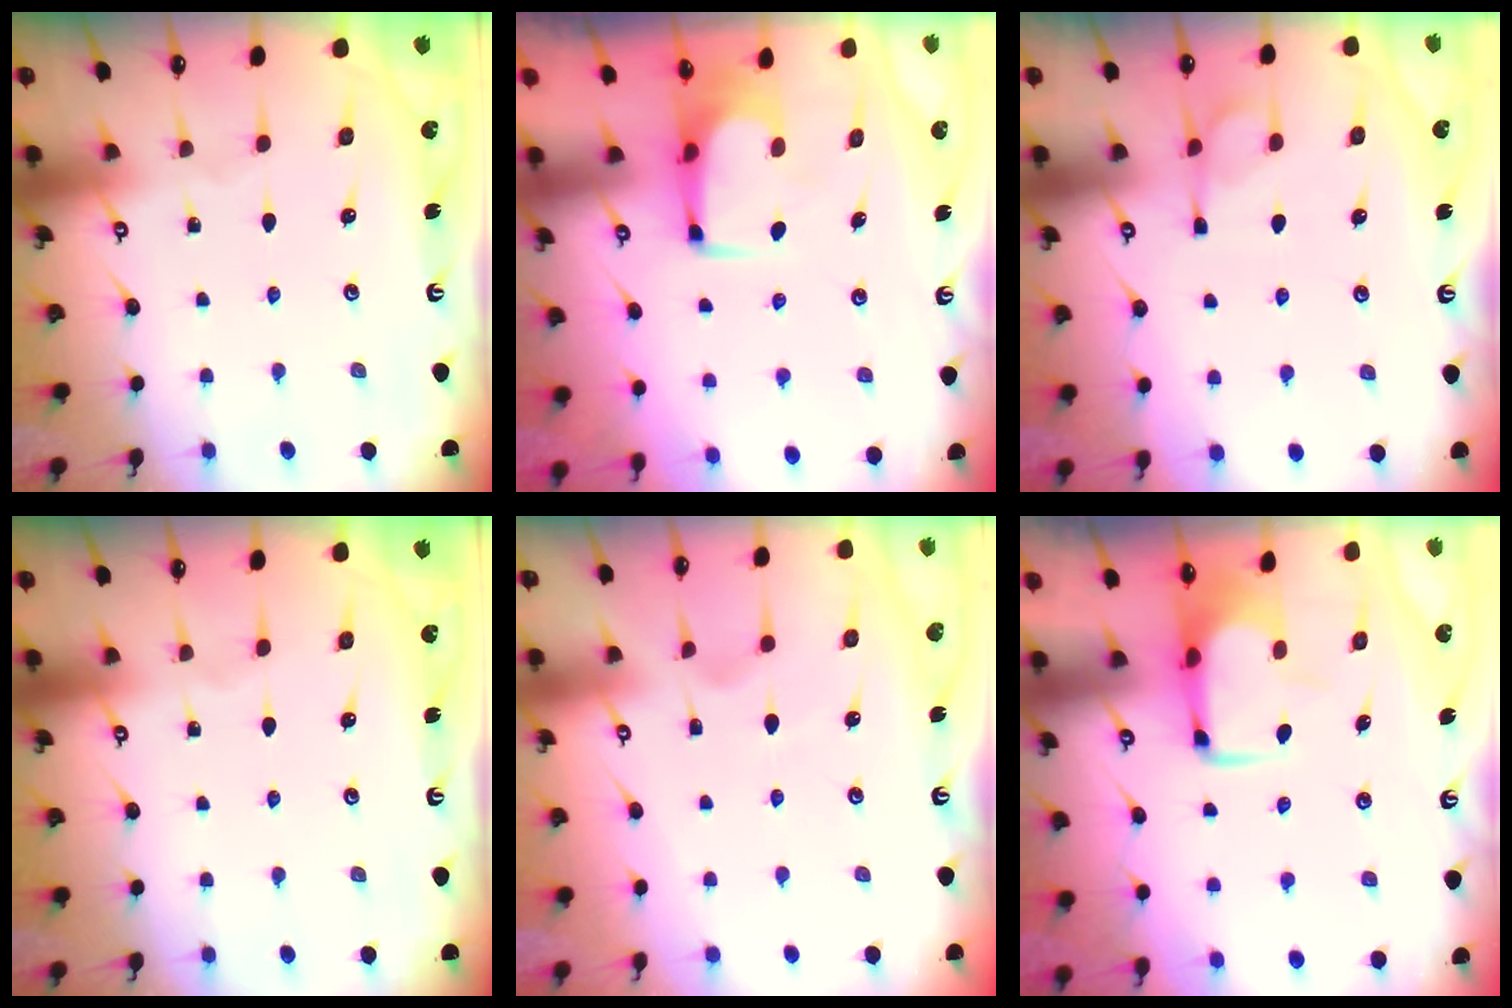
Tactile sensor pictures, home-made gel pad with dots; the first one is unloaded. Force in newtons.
{"total": 1.6, "press": 1.5, "slide": 0.3}
{"total": 1.2, "press": 0.2, "slide": 1.2}
{"total": 0.0}
{"total": 1.1, "press": 0.2, "slide": 1.1}
{"total": 1.7, "press": 1.7, "slide": 0.4}